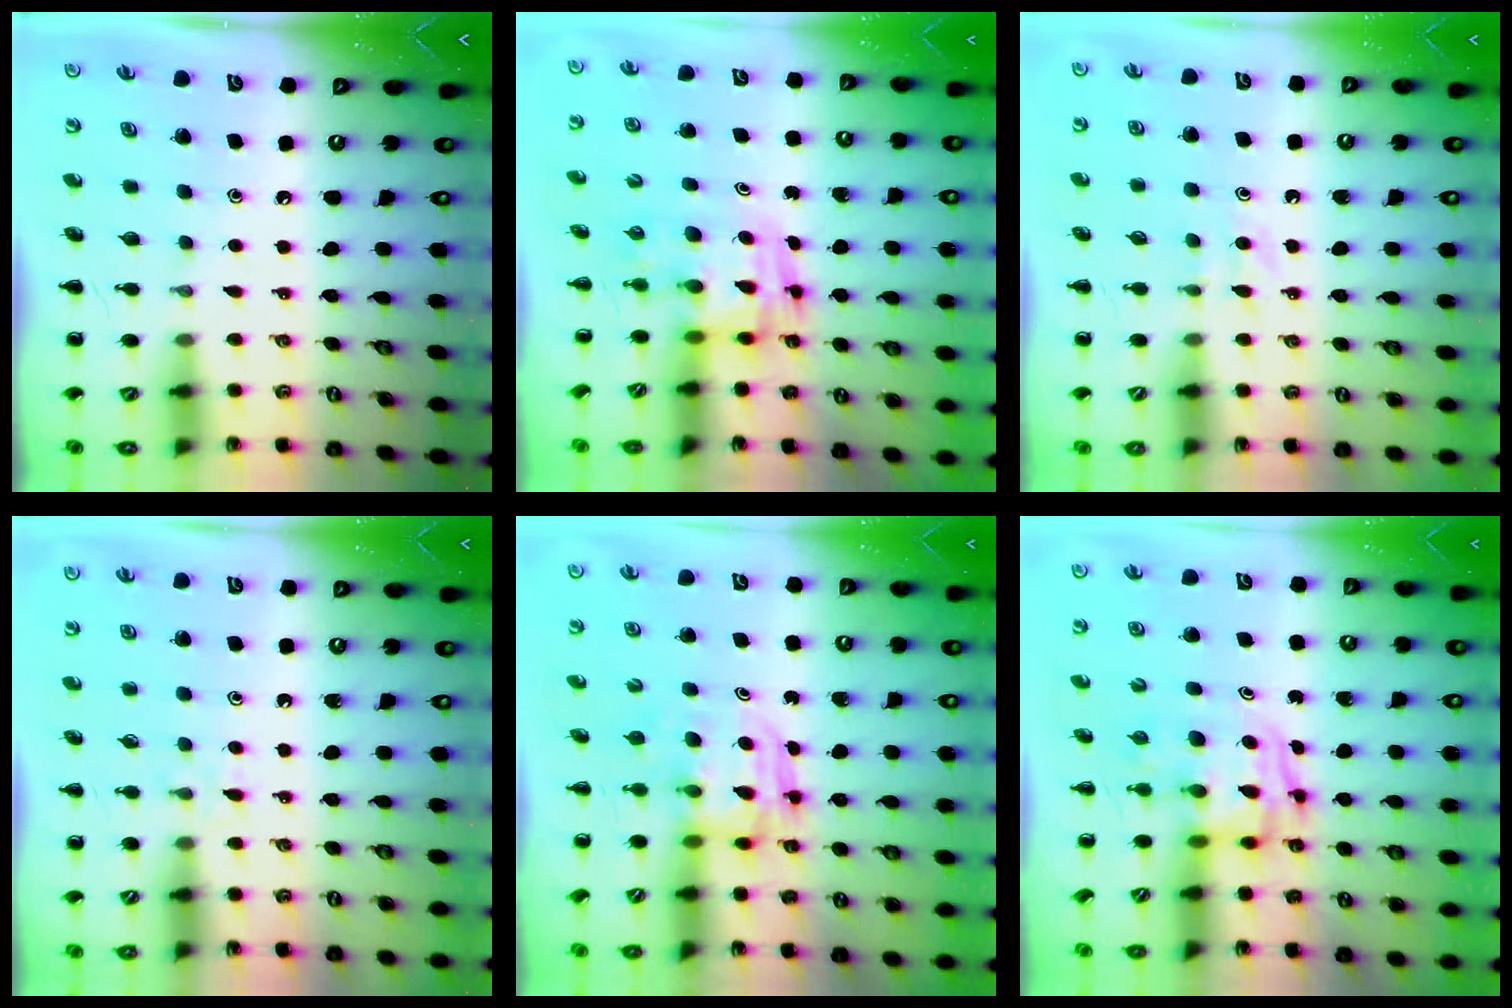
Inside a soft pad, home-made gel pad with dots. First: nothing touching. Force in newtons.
{"total": 3.4, "press": 3.4, "slide": 0.6}
{"total": 3.4, "press": 3.2, "slide": 1.2}
{"total": 2.9, "press": 2.6, "slide": 1.3}
{"total": 3.8, "press": 3.8, "slide": 0.3}
{"total": 3.3, "press": 3.2, "slide": 0.6}